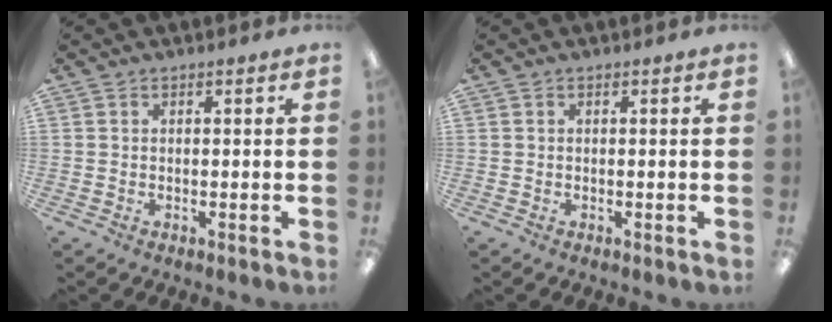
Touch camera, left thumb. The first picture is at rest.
{"total": 0.0}